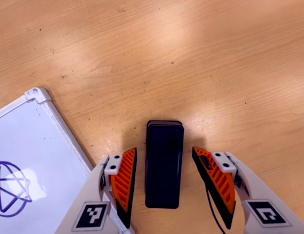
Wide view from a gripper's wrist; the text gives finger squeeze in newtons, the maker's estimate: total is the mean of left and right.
{"total": 0.0}